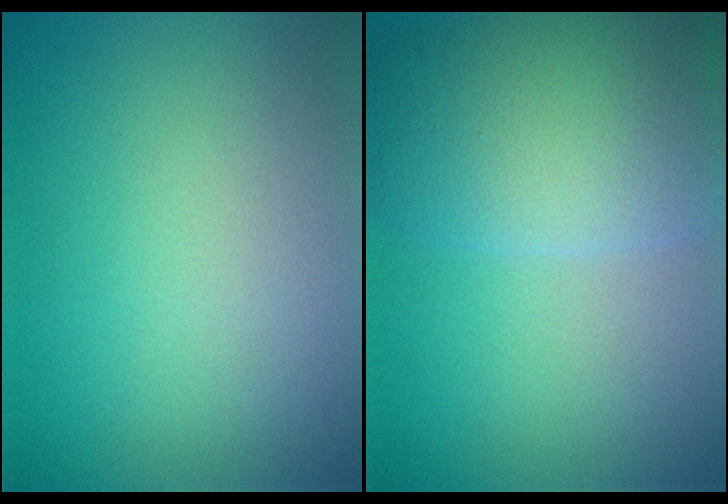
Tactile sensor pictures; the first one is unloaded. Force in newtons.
{"total": 9.8, "press": 9.8, "slide": 0.5}